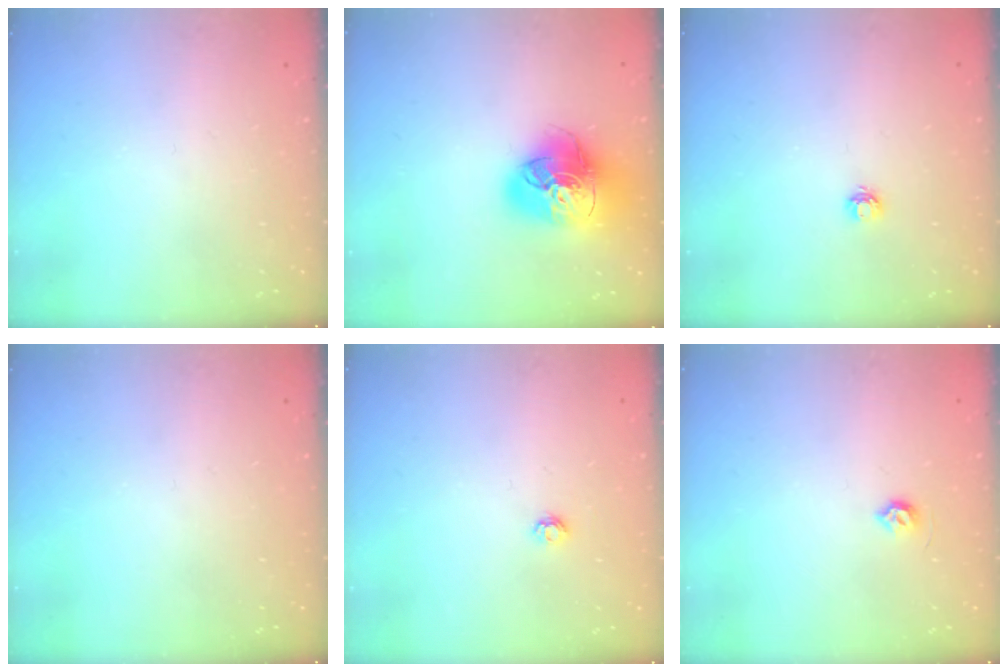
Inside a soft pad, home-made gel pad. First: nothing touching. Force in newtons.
{"total": 21.8, "press": 21.6, "slide": 2.6}
{"total": 3.9, "press": 3.9, "slide": 0.5}
{"total": 0.0}
{"total": 3.8, "press": 3.8, "slide": 0.6}
{"total": 4.5, "press": 4.5, "slide": 0.7}